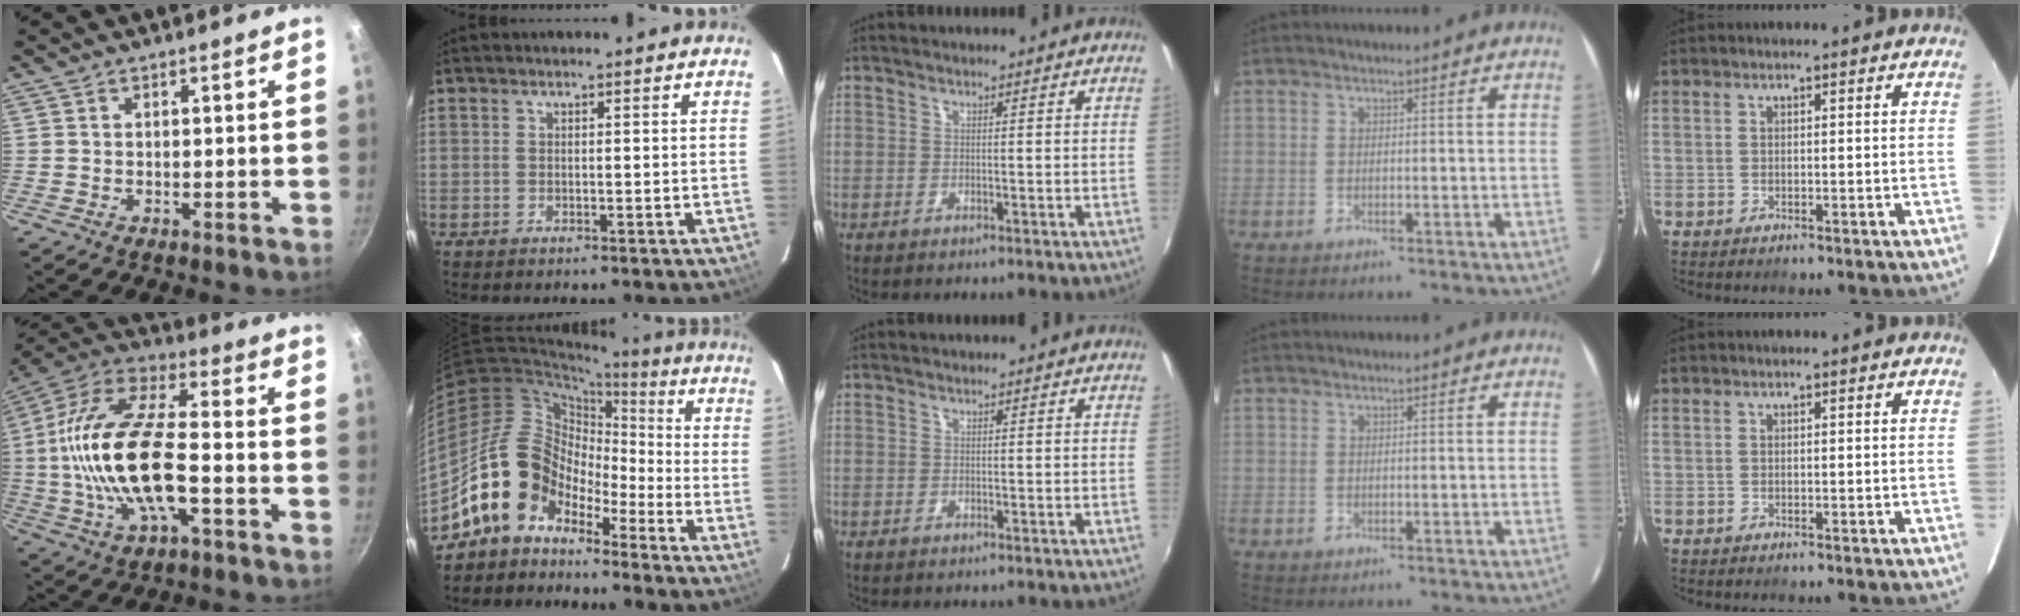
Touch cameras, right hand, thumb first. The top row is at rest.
{"thumb": {"total": 21.5, "force": [-3.3, 8.9, 19.2], "torque": [-0.377, 0.031, -0.077]}, "index": {"total": 12.0, "force": [-8.5, 7.7, 3.9], "torque": [-0.068, 0.038, -0.167]}}